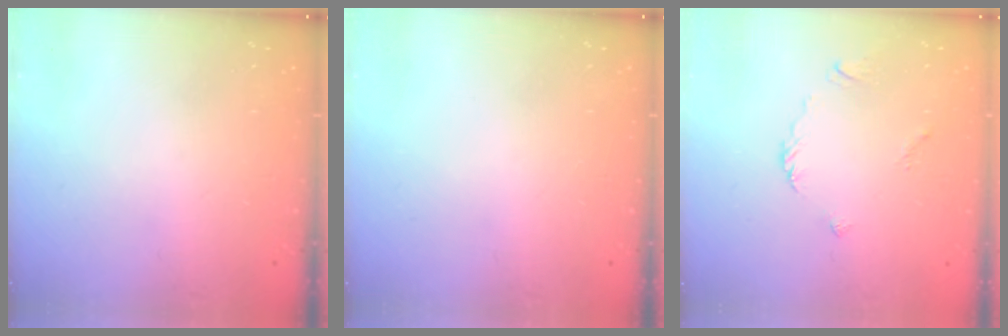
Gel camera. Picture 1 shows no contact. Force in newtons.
{"total": 0.0}
{"total": 2.2, "press": 2.2, "slide": 0.6}